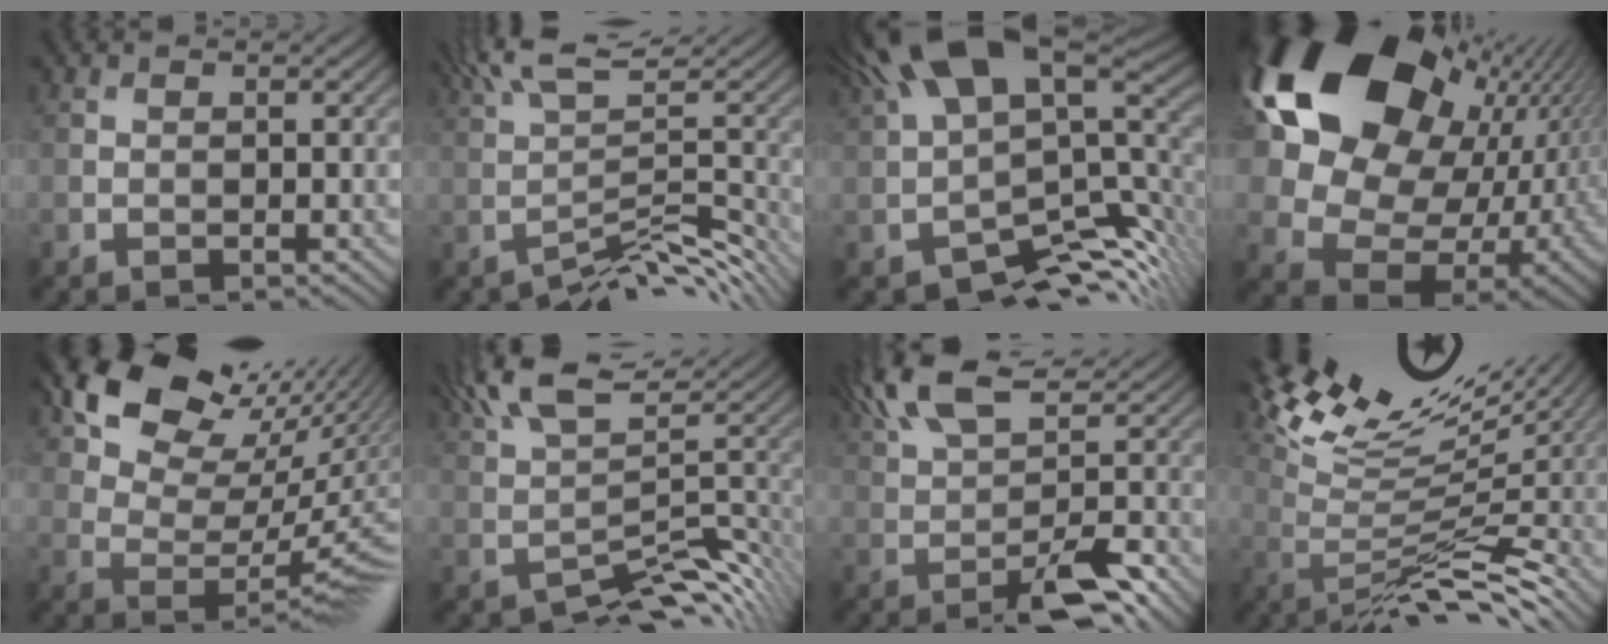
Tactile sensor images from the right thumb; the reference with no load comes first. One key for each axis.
{"total": 6.2, "fx": -1.2, "fy": 1.2, "fz": 5.9, "tx": -0.094, "ty": 0.022, "tz": -0.006}
{"total": 12.4, "fx": 0.3, "fy": 5.3, "fz": 11.3, "tx": -0.196, "ty": -0.009, "tz": 0.031}
{"total": 21.2, "fx": 7.9, "fy": 14.7, "fz": 13.1, "tx": -0.276, "ty": -0.007, "tz": 0.178}
{"total": 13.9, "fx": 8.3, "fy": 7.4, "fz": 8.4, "tx": -0.130, "ty": 0.018, "tz": 0.156}
{"total": 7.3, "fx": 1.5, "fy": 2.4, "fz": 6.8, "tx": -0.115, "ty": 0.009, "tz": 0.037}
{"total": 10.3, "fx": 2.5, "fy": 3.2, "fz": 9.4, "tx": -0.165, "ty": 0.017, "tz": 0.052}
{"total": 12.1, "fx": 5.7, "fy": 2.9, "fz": 10.2, "tx": -0.178, "ty": 0.013, "tz": 0.115}